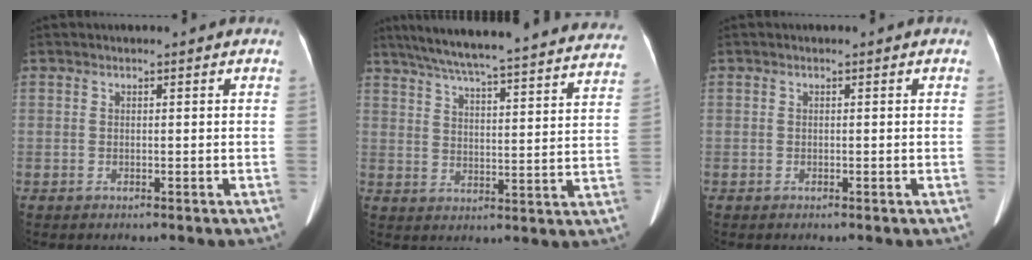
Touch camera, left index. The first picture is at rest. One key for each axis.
{"total": 33.9, "fx": 30.7, "fy": 3.4, "fz": 14.0, "tx": -0.228, "ty": -0.048, "tz": 0.378}
{"total": 0.0}